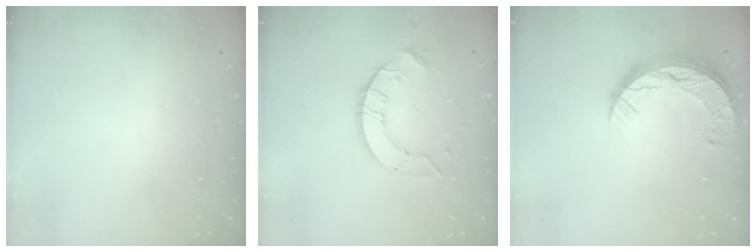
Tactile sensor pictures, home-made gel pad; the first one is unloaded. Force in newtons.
{"total": 8.4, "press": 8.4, "slide": 0.6}
{"total": 10.7, "press": 10.7, "slide": 0.8}